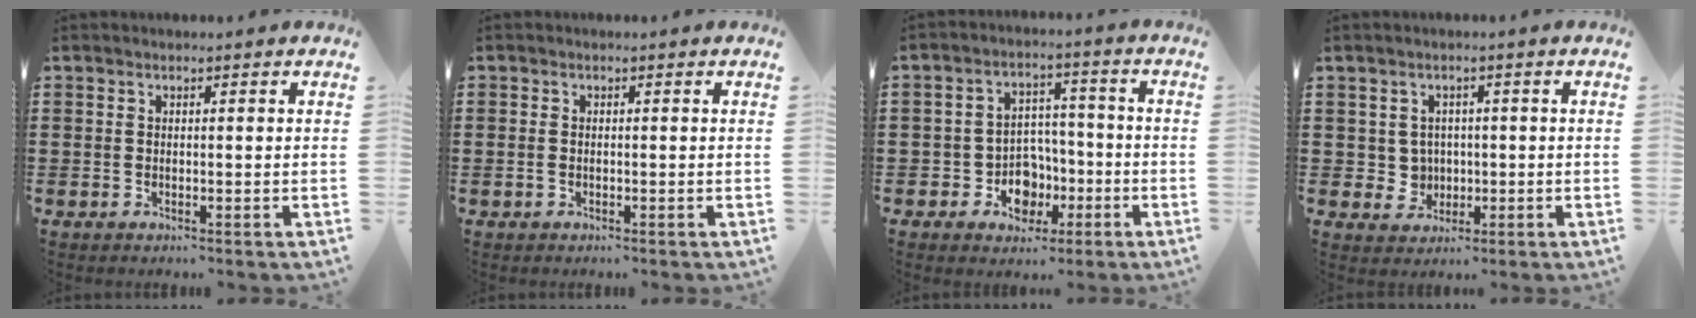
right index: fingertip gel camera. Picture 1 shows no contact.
{"total": 0.7, "force": [-0.2, 0.4, 0.6], "torque": [-0.013, 0.000, -0.005]}
{"total": 6.7, "force": [-2.5, 5.5, 3.0], "torque": [-0.041, 0.013, -0.041]}
{"total": 3.3, "force": [0.2, 3.2, 0.8], "torque": [-0.031, 0.009, 0.001]}